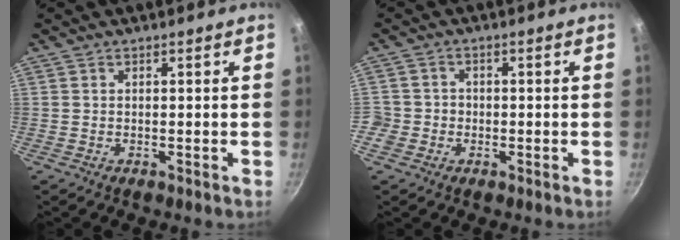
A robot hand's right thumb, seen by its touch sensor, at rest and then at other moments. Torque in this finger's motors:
{"motor_torque": [0.48, -0.29, 0.29, 0.18, 0.02]}